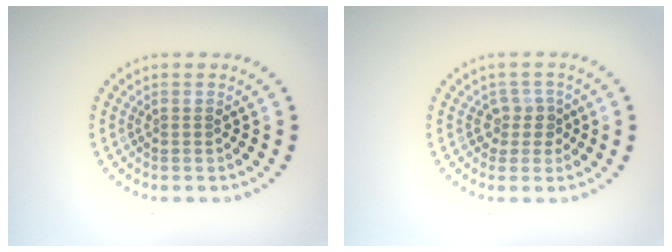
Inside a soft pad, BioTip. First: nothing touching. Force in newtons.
{"total": 1.8, "press": 1.4, "slide": 1.2}